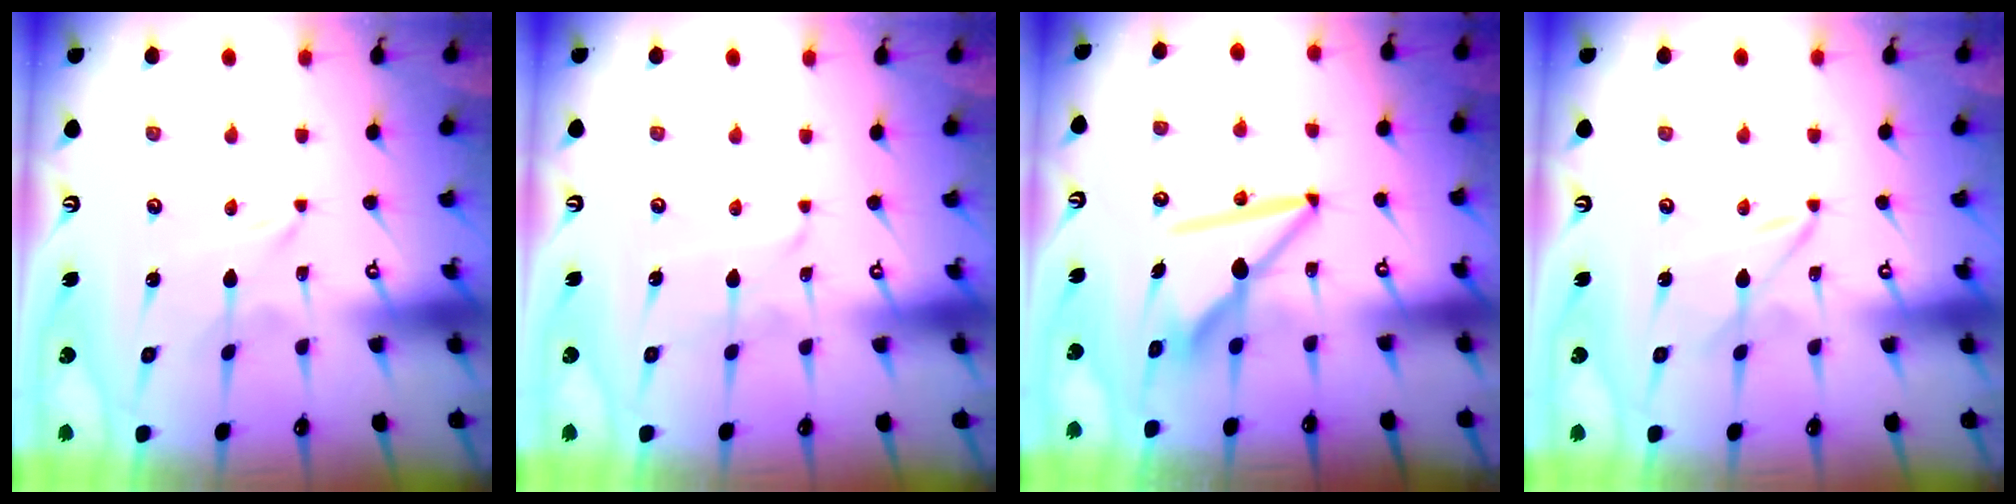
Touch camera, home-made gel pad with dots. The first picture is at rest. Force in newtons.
{"total": 2.9, "press": 2.9, "slide": 0.4}
{"total": 10.1, "press": 10.0, "slide": 1.1}
{"total": 2.1, "press": 2.1, "slide": 0.3}